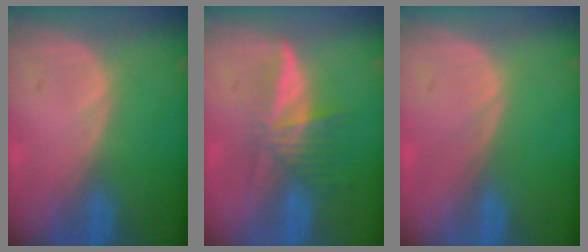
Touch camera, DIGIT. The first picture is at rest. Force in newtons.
{"total": 5.8, "press": 5.3, "slide": 2.5}
{"total": 0.0}